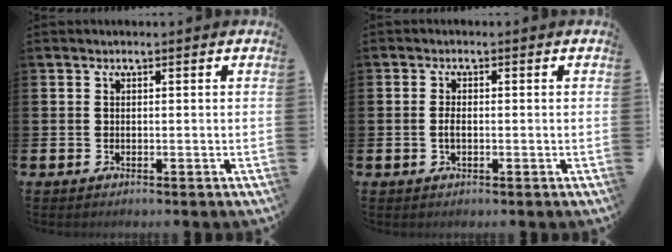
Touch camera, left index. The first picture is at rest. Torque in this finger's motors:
{"motor_torque": [0.52, 0.33, 0.02, 0.02]}